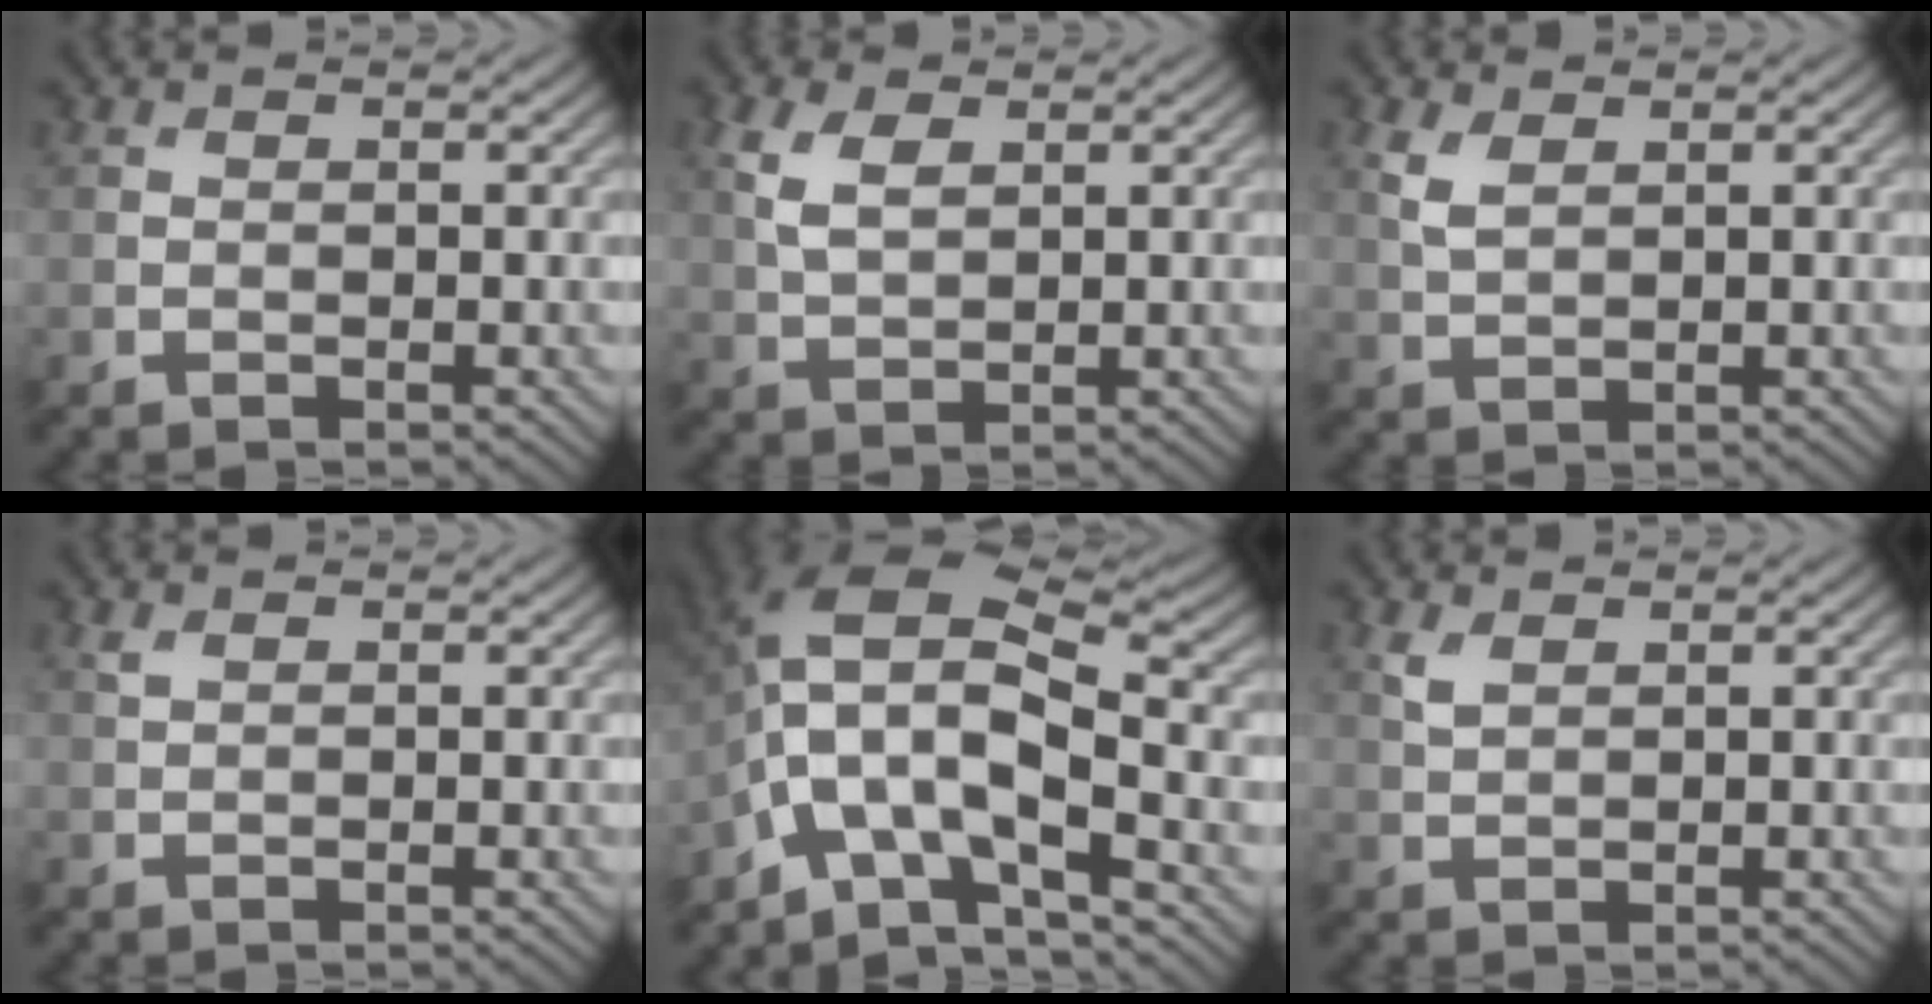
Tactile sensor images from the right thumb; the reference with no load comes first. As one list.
[{"total": 4.1, "force": [1.6, 2.2, 3.0], "torque": [-0.082, 0.003, 0.034]}, {"total": 2.7, "force": [1.3, 1.3, 1.9], "torque": [-0.057, 0.001, 0.030]}, {"total": 0.7, "force": [0.4, 0.3, 0.5], "torque": [-0.017, 0.002, 0.009]}, {"total": 12.6, "force": [-3.9, 5.1, 10.9], "torque": [-0.204, 0.007, -0.078]}, {"total": 1.8, "force": [1.0, 0.9, 1.2], "torque": [-0.035, 0.001, 0.025]}]